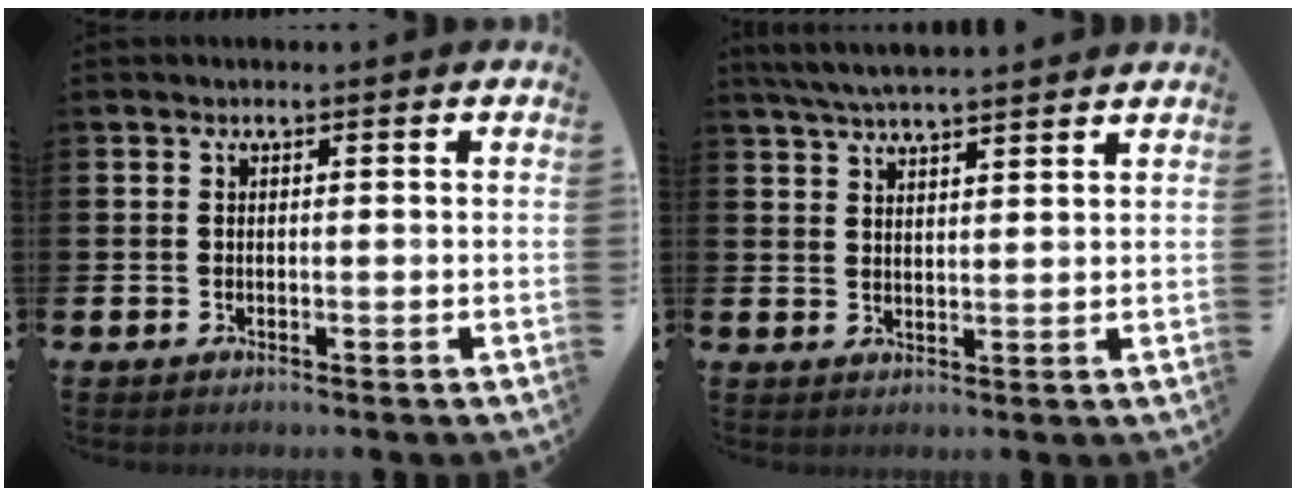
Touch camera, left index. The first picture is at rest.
{"total": 4.6, "force": [4.4, 0.2, 1.3], "torque": [-0.037, -0.016, 0.080]}